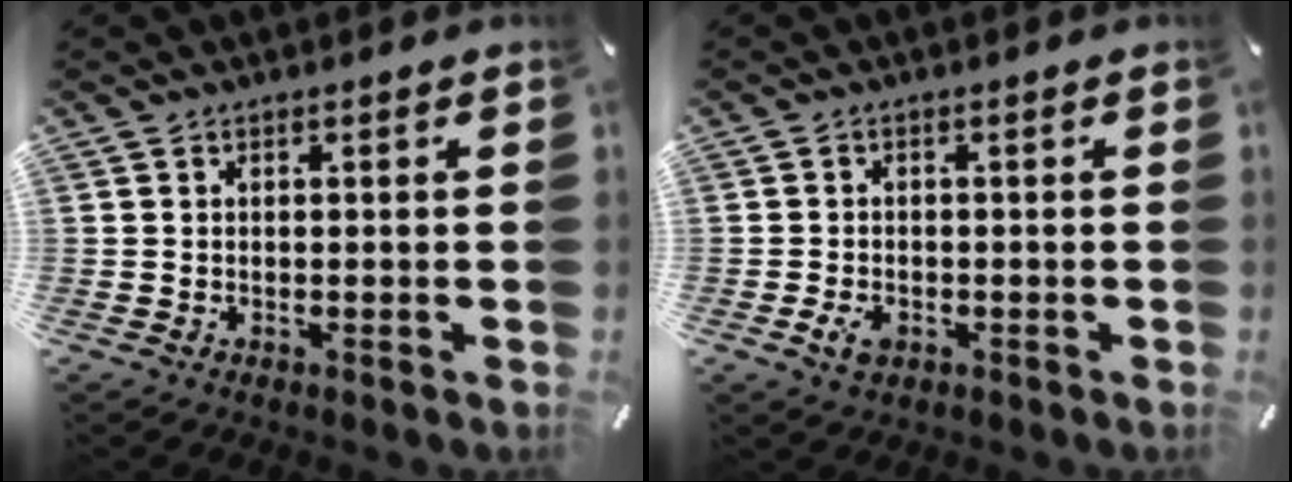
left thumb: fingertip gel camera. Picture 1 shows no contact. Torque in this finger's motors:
{"motor_torque": [0.00, 0.05, -0.02, 0.05, 0.03]}